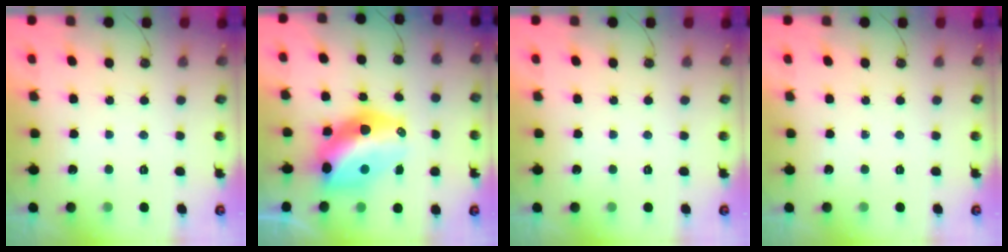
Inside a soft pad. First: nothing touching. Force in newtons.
{"total": 14.2, "press": 14.1, "slide": 1.1}
{"total": 0.0}
{"total": 0.0}